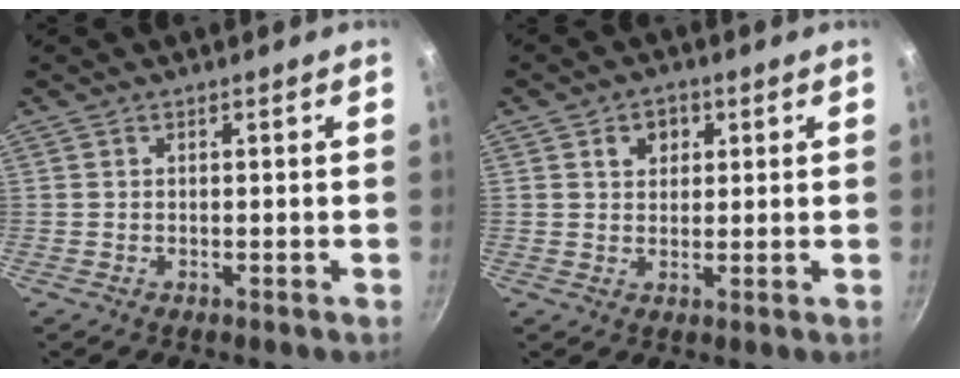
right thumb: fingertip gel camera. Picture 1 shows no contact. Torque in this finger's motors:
{"motor_torque": [-0.31, 0.53, 0.52, 0.42, 0.01]}